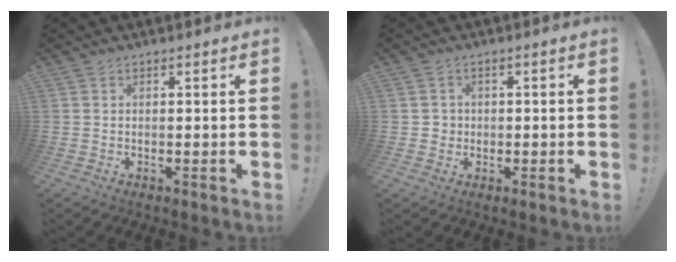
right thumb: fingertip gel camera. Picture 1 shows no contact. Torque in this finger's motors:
{"motor_torque": [-0.06, 0.15, -0.14, 0.05, 0.00]}